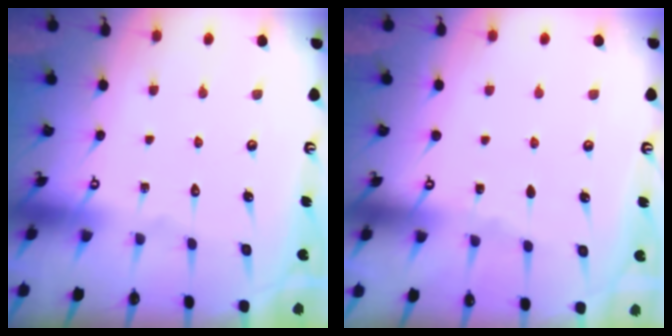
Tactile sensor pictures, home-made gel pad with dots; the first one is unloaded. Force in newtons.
{"total": 2.5, "press": 2.5, "slide": 0.4}